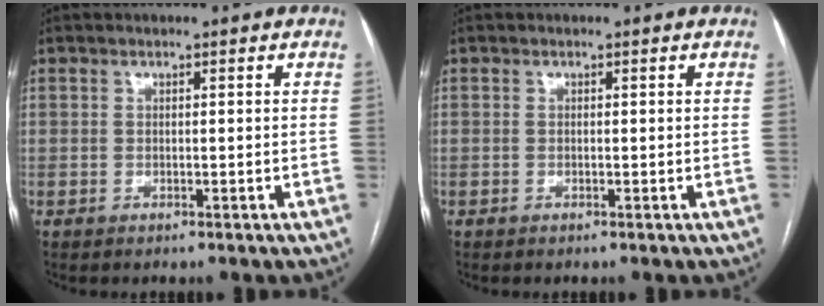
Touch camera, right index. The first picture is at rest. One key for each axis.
{"total": 0.0}